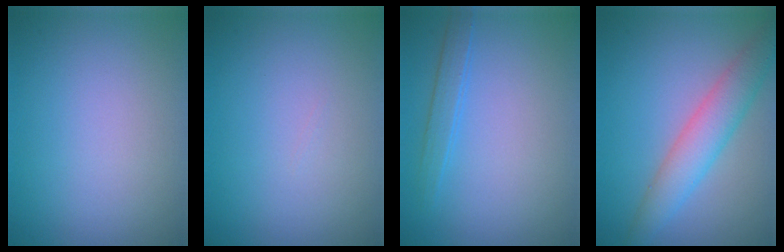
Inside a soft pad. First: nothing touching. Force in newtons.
{"total": 0.0}
{"total": 1.5, "press": 1.5, "slide": 0.0}
{"total": 4.5, "press": 4.5, "slide": 0.2}